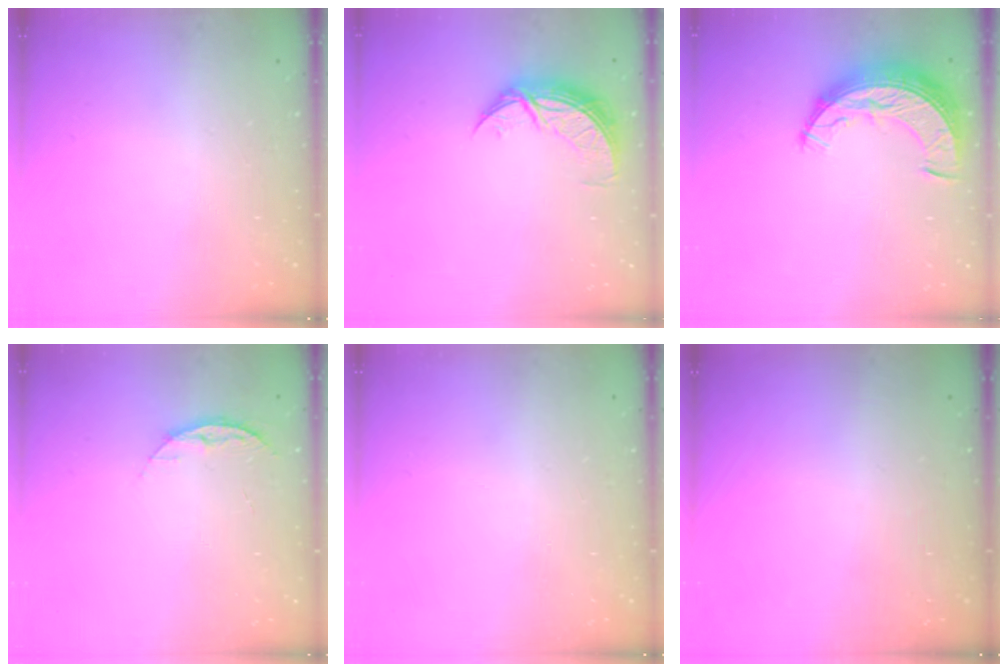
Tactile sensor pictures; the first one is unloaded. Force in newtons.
{"total": 9.6, "press": 9.6, "slide": 1.0}
{"total": 10.0, "press": 10.0, "slide": 0.7}
{"total": 7.2, "press": 7.2, "slide": 0.9}
{"total": 0.0}
{"total": 0.0}